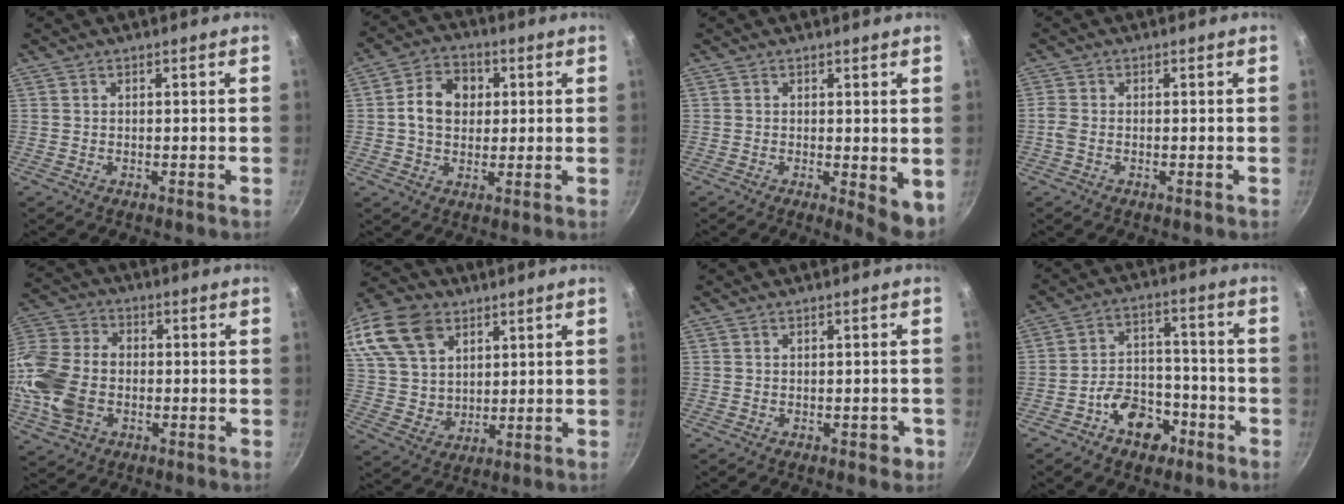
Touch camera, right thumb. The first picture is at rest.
{"total": 8.8, "force": [1.3, 6.9, 5.3], "torque": [-0.067, 0.011, 0.010]}
{"total": 5.1, "force": [-0.1, 1.9, 4.7], "torque": [-0.055, -0.008, 0.002]}
{"total": 1.7, "force": [-0.7, 1.0, 1.2], "torque": [-0.035, 0.004, -0.019]}
{"total": 16.7, "force": [-2.8, 12.0, 11.3], "torque": [-0.229, 0.024, -0.061]}
{"total": 22.0, "force": [11.0, 15.3, 11.3], "torque": [-0.244, 0.005, 0.214]}
{"total": 2.0, "force": [-0.8, 1.2, 1.4], "torque": [0.003, 0.015, -0.003]}
{"total": 9.7, "force": [-5.5, 6.4, 4.9], "torque": [-0.044, 0.056, -0.090]}